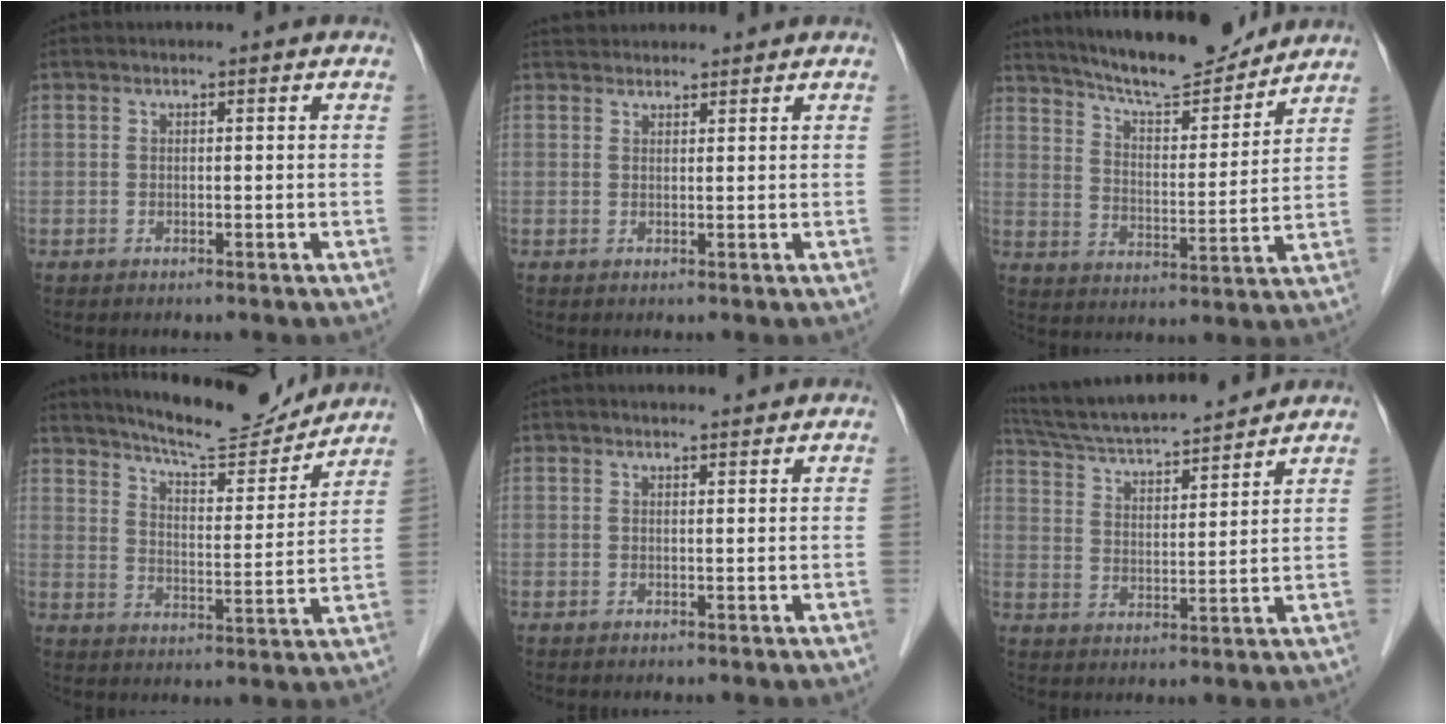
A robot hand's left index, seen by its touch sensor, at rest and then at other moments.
{"total": 3.5, "force": [3.4, 0.9, 0.3], "torque": [-0.005, 0.033, 0.057]}
{"total": 13.9, "force": [12.8, 1.7, 5.0], "torque": [-0.084, -0.002, 0.205]}
{"total": 13.7, "force": [12.9, 1.7, 4.3], "torque": [-0.070, -0.009, 0.192]}
{"total": 2.0, "force": [2.0, 0.2, 0.4], "torque": [-0.008, 0.009, 0.028]}
{"total": 16.3, "force": [15.0, 1.7, 6.3], "torque": [-0.115, 0.022, 0.249]}